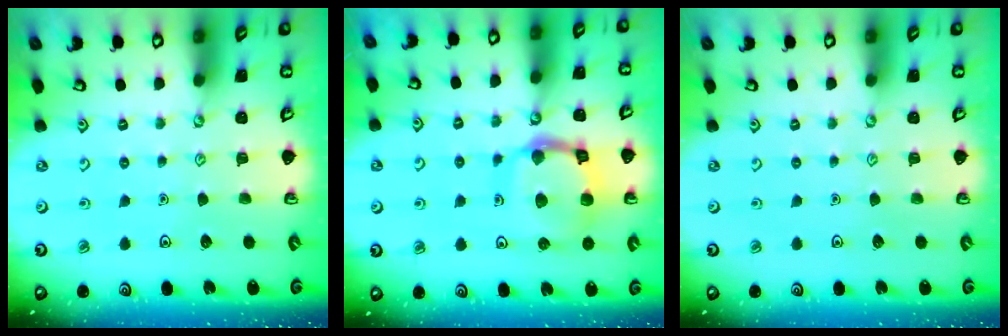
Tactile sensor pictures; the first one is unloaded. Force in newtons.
{"total": 14.1, "press": 14.1, "slide": 1.5}
{"total": 0.0}